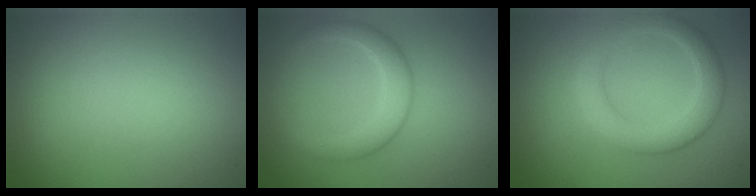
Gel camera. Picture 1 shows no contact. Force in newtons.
{"total": 3.1, "press": 3.1, "slide": 0.3}
{"total": 4.1, "press": 4.0, "slide": 0.3}